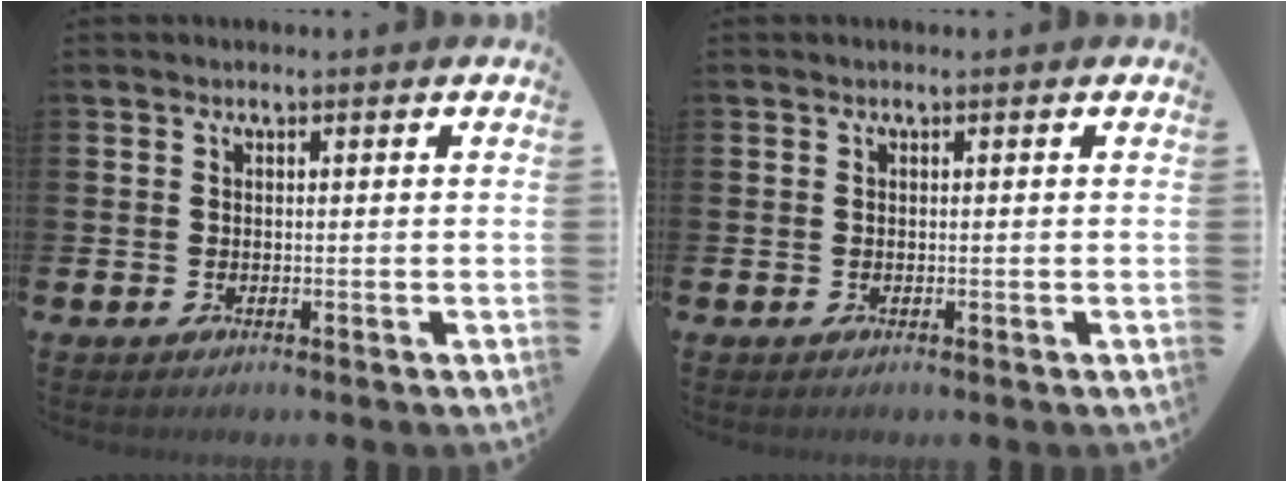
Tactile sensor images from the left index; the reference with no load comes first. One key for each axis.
{"total": 0.0}